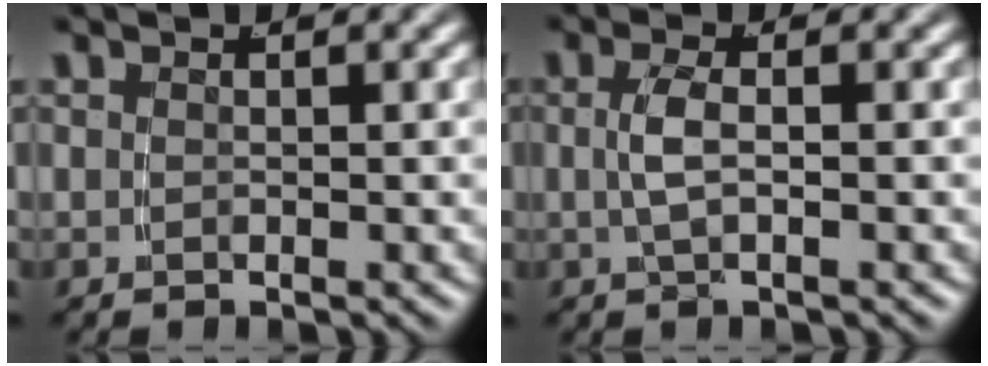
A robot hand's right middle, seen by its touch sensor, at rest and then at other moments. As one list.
[{"total": 2.0, "force": [-0.2, 0.0, 1.9], "torque": [-0.044, -0.001, 0.001]}]